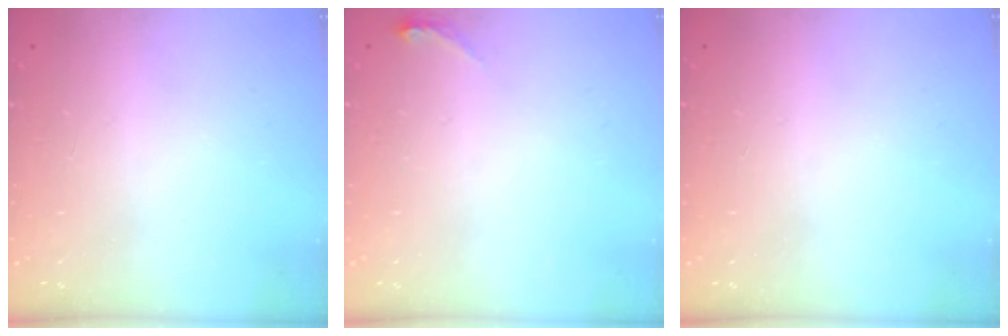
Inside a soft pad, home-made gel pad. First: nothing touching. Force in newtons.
{"total": 3.7, "press": 3.4, "slide": 1.5}
{"total": 0.0}